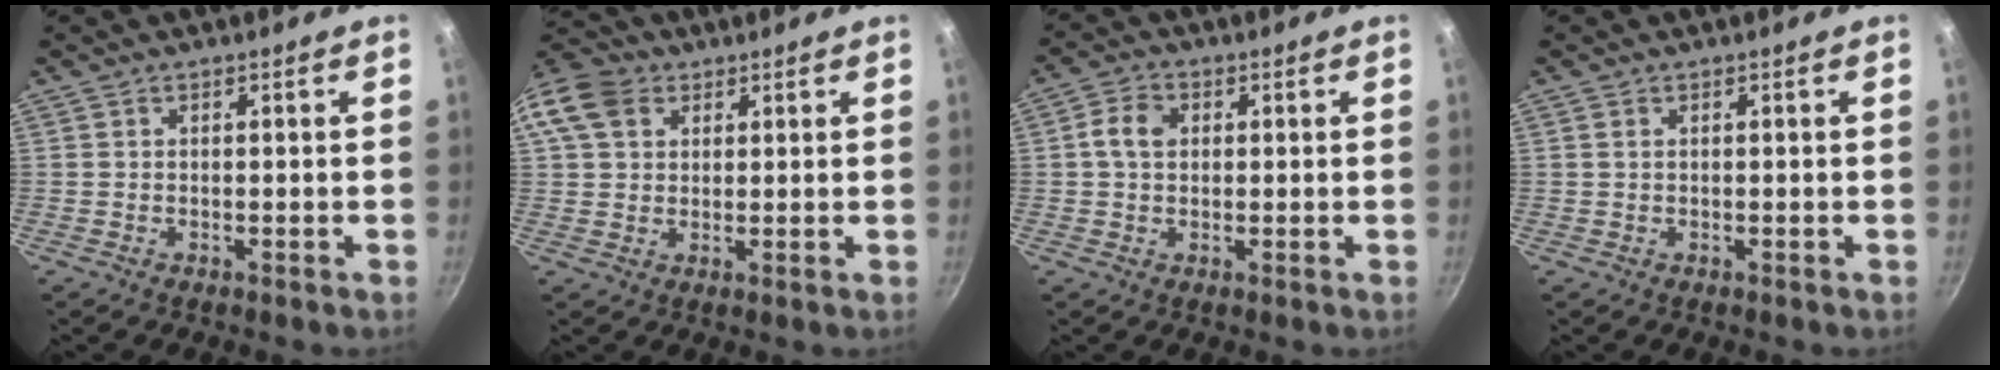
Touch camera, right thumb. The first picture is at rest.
{"total": 11.3, "force": [4.0, 8.7, 6.0], "torque": [-0.110, 0.015, 0.062]}
{"total": 4.9, "force": [0.8, 3.7, 3.2], "torque": [-0.053, 0.009, 0.007]}
{"total": 0.5, "force": [0.2, 0.3, 0.4], "torque": [-0.007, 0.000, 0.004]}